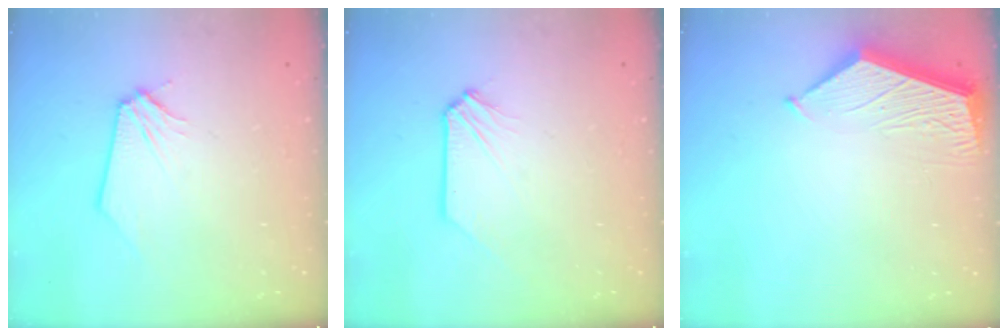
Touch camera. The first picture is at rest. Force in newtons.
{"total": 0.0}
{"total": 7.2, "press": 7.2, "slide": 0.7}